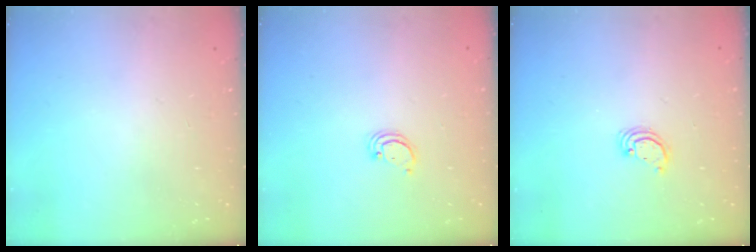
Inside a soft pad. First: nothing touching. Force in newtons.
{"total": 2.4, "press": 2.4, "slide": 0.2}
{"total": 2.8, "press": 2.8, "slide": 0.2}